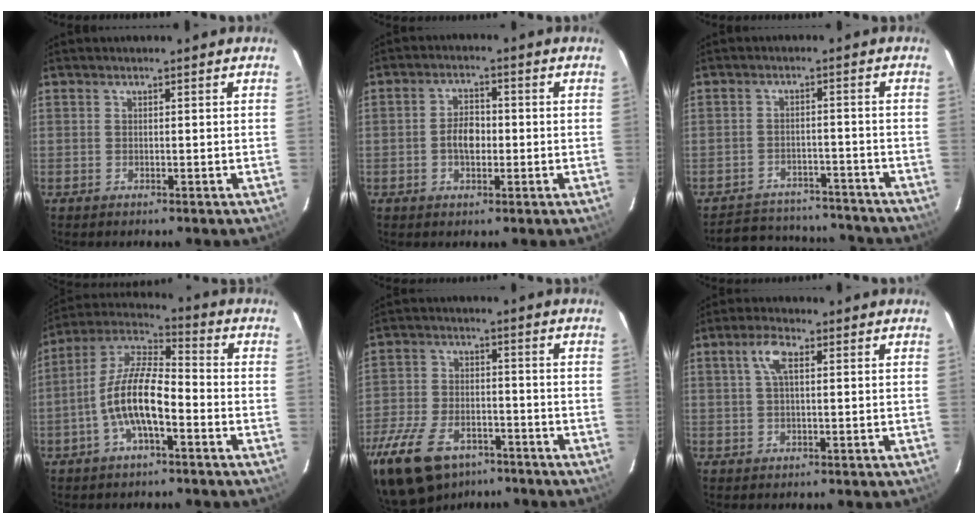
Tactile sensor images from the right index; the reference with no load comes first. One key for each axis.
{"total": 4.6, "fx": -0.9, "fy": 2.8, "fz": 3.5, "tx": -0.067, "ty": 0.009, "tz": -0.013}
{"total": 15.7, "fx": -14.0, "fy": 5.7, "fz": 4.2, "tx": -0.096, "ty": 0.029, "tz": -0.173}
{"total": 12.0, "fx": -4.2, "fy": 4.0, "fz": 10.6, "tx": -0.218, "ty": 0.006, "tz": -0.083}
{"total": 20.2, "fx": -13.4, "fy": 10.8, "fz": 10.6, "tx": -0.258, "ty": -0.029, "tz": -0.228}
{"total": 4.4, "fx": 1.4, "fy": 1.7, "fz": 3.8, "tx": -0.074, "ty": 0.011, "tz": 0.026}